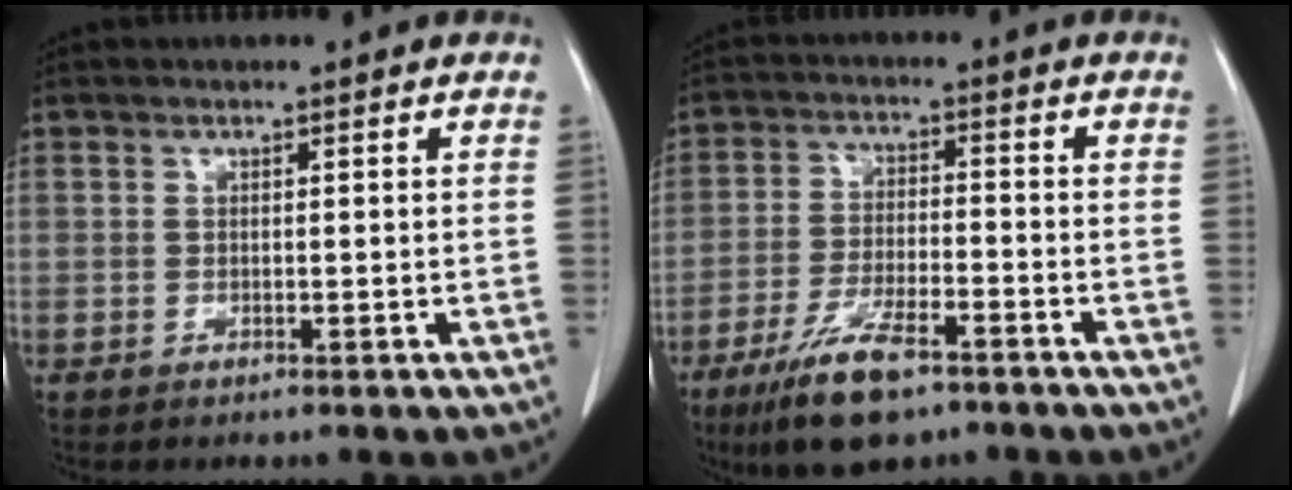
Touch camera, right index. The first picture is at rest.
{"total": 10.6, "force": [-7.0, 2.7, 7.5], "torque": [-0.144, -0.018, -0.120]}